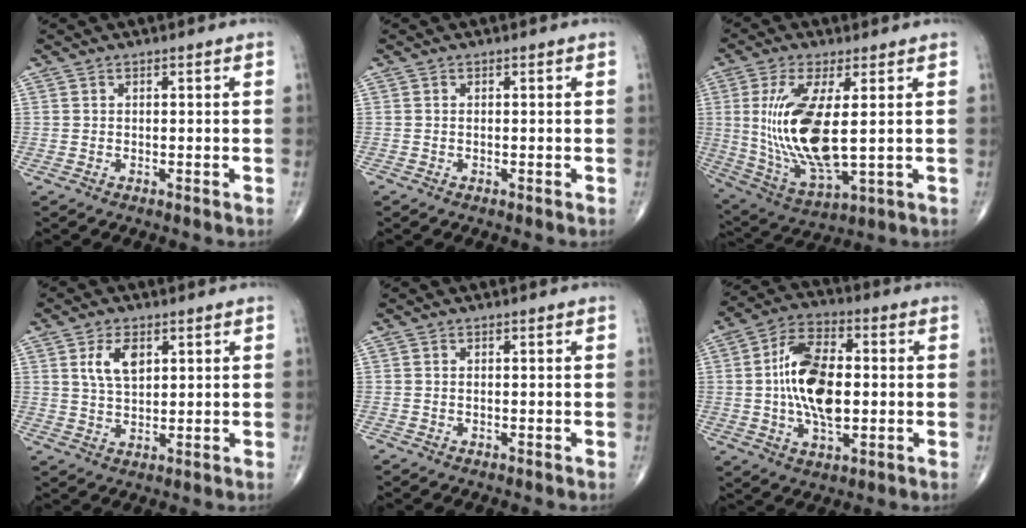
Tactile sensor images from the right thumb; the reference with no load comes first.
{"total": 0.0}
{"total": 17.1, "force": [1.5, 6.1, 15.9], "torque": [-0.335, -0.024, 0.044]}
{"total": 6.1, "force": [2.3, 3.3, 4.6], "torque": [-0.079, -0.009, 0.047]}
{"total": 0.0}
{"total": 15.3, "force": [0.1, 8.0, 13.1], "torque": [-0.231, 0.012, -0.002]}